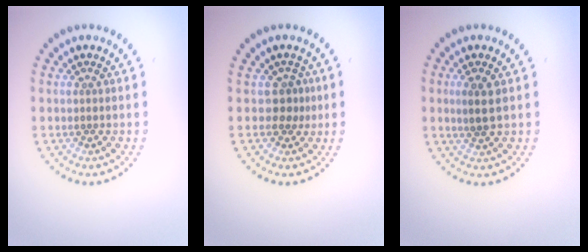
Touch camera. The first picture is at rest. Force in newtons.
{"total": 1.8, "press": 1.2, "slide": 1.2}
{"total": 2.0, "press": 1.9, "slide": 0.6}